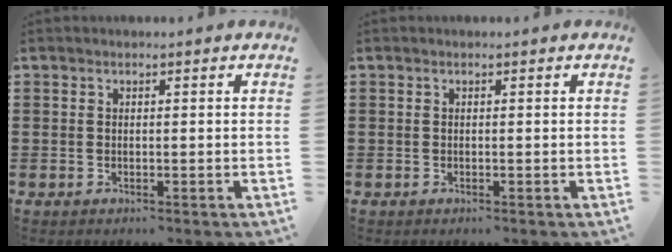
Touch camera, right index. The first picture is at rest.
{"total": 0.0}